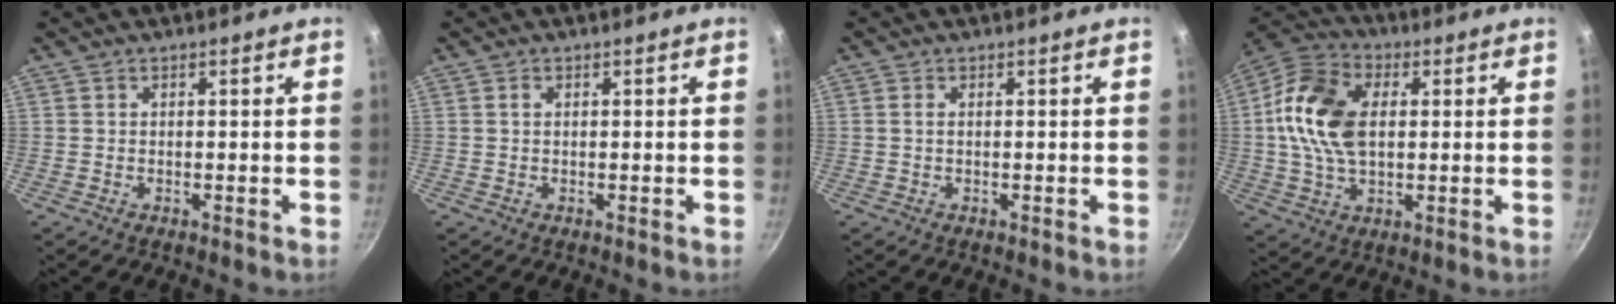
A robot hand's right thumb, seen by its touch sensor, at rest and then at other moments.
{"total": 0.6, "force": [0.2, 0.4, 0.4], "torque": [-0.006, 0.003, 0.003]}
{"total": 1.2, "force": [-0.6, -1.0, 0.2], "torque": [-0.027, 0.001, -0.016]}
{"total": 4.2, "force": [-1.5, 3.4, 1.9], "torque": [-0.028, 0.028, -0.047]}